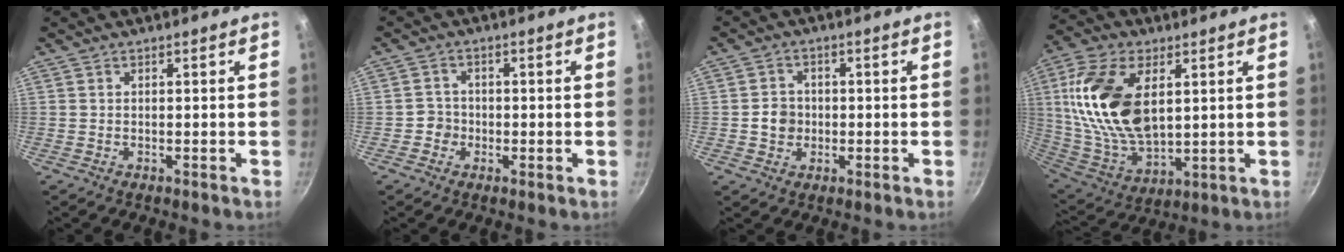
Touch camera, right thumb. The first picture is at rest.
{"total": 2.7, "force": [-0.9, 2.5, 0.4], "torque": [0.014, 0.010, -0.019]}
{"total": 4.2, "force": [-0.5, 3.8, 1.7], "torque": [-0.008, 0.010, -0.011]}
{"total": 20.8, "force": [5.0, 11.7, 16.4], "torque": [-0.309, -0.018, 0.105]}